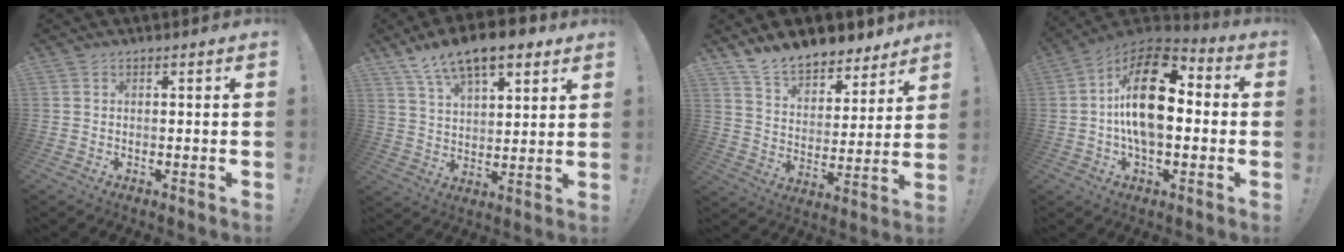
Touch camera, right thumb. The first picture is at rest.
{"total": 13.3, "force": [9.2, 5.5, 8.0], "torque": [-0.138, -0.049, 0.165]}
{"total": 11.4, "force": [10.3, 4.2, 2.8], "torque": [-0.058, -0.082, 0.191]}
{"total": 21.3, "force": [1.6, 12.2, 17.4], "torque": [-0.285, 0.012, 0.025]}